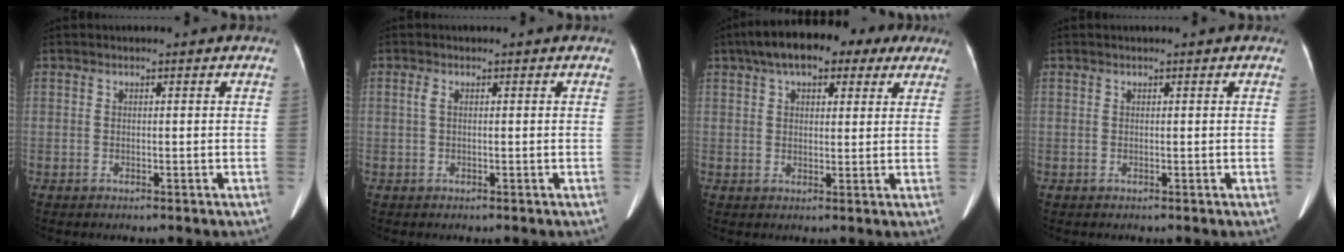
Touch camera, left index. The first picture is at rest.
{"total": 0.9, "force": [0.3, 0.3, 0.8], "torque": [-0.023, 0.000, 0.003]}
{"total": 13.6, "force": [8.9, 5.7, 8.6], "torque": [-0.135, 0.058, 0.135]}
{"total": 0.8, "force": [0.7, 0.1, 0.5], "torque": [-0.004, 0.015, 0.008]}